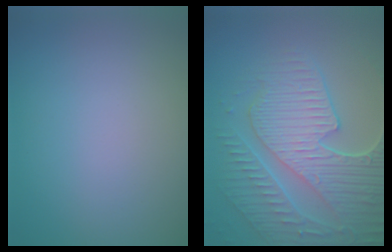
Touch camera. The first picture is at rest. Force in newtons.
{"total": 8.9, "press": 6.5, "slide": 6.1}